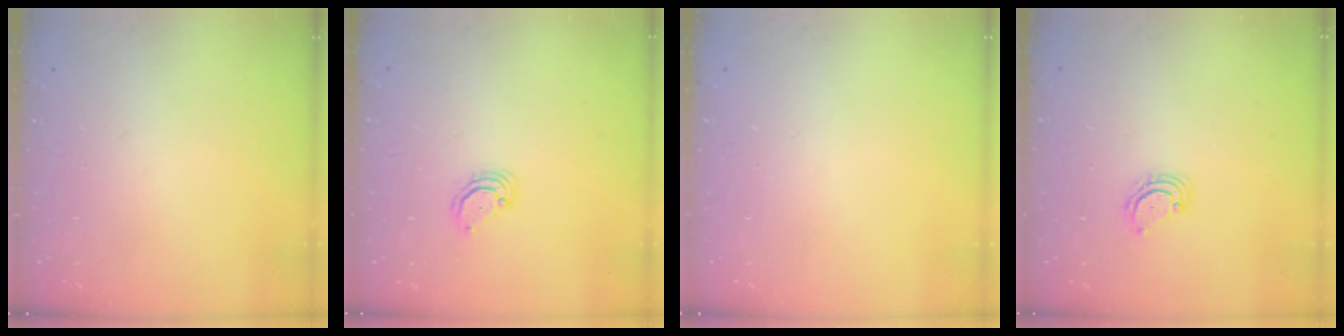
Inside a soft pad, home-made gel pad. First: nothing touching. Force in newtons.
{"total": 3.1, "press": 3.1, "slide": 0.2}
{"total": 0.0}
{"total": 4.7, "press": 4.6, "slide": 0.4}